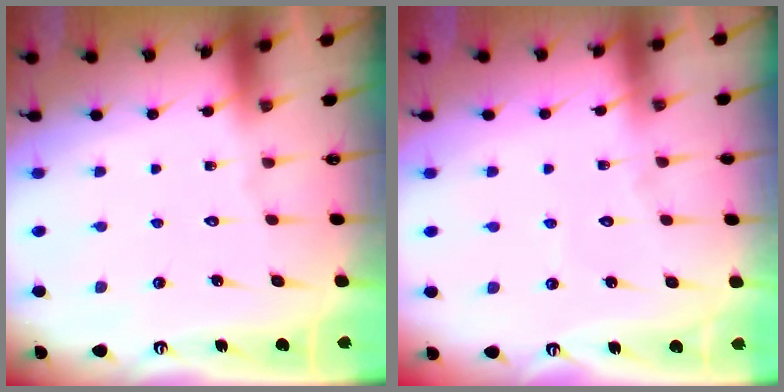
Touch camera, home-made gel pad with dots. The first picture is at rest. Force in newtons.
{"total": 3.6, "press": 3.6, "slide": 0.4}